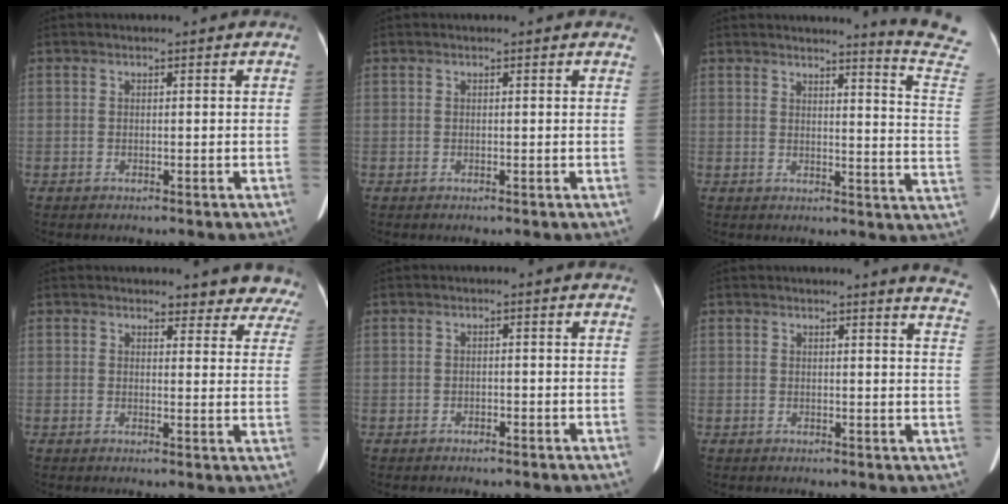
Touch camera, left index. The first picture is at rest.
{"total": 1.0, "force": [0.9, 0.3, 0.2], "torque": [-0.007, 0.000, 0.000]}
{"total": 11.1, "force": [10.7, -2.6, 1.6], "torque": [-0.023, -0.120, 0.103]}
{"total": 9.2, "force": [8.8, 2.8, 0.5], "torque": [0.049, -0.027, 0.059]}
{"total": 0.7, "force": [-0.5, 0.3, 0.2], "torque": [-0.006, 0.000, -0.009]}
{"total": 7.1, "force": [6.9, 0.1, 1.5], "torque": [-0.001, -0.058, 0.039]}